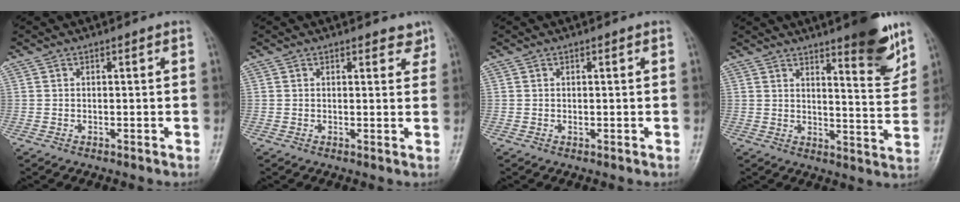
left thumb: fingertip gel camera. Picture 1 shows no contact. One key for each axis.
{"total": 2.6, "fx": 1.9, "fy": 1.3, "fz": 1.1, "tx": 0.008, "ty": -0.010, "tz": 0.020}
{"total": 0.6, "fx": 0.0, "fy": 0.3, "fz": 0.5, "tx": -0.009, "ty": 0.002, "tz": 0.004}
{"total": 11.5, "fx": 7.6, "fy": 2.4, "fz": 8.3, "tx": -0.087, "ty": -0.053, "tz": 0.108}